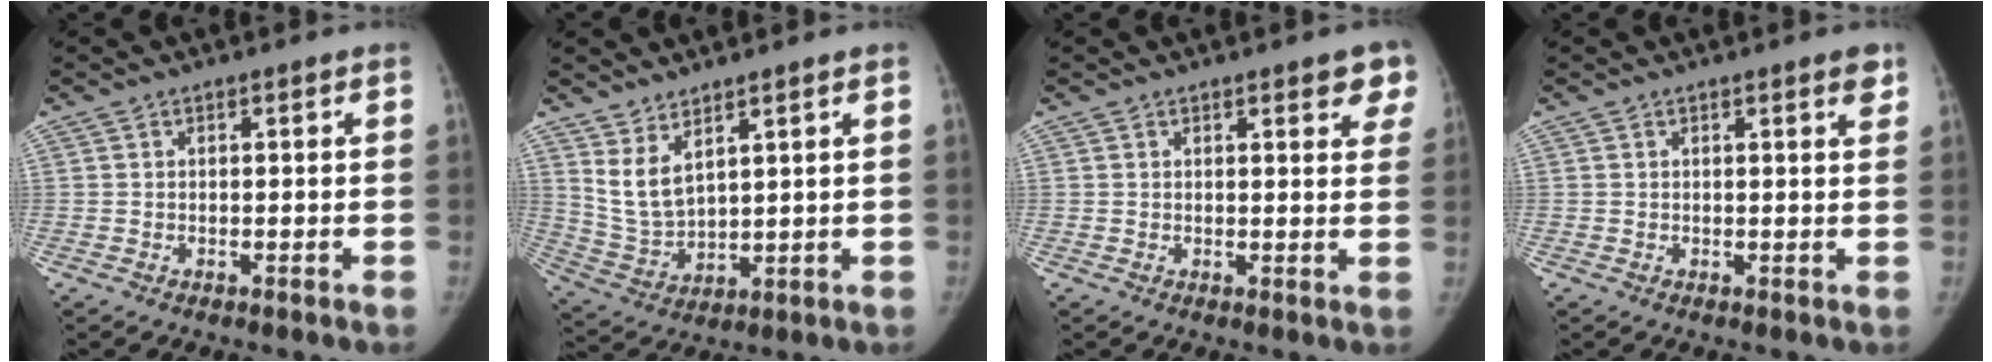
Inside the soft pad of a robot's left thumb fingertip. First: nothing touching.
{"total": 7.2, "force": [4.4, 2.9, 4.9], "torque": [-0.086, -0.035, 0.105]}
{"total": 5.3, "force": [3.2, 1.9, 3.8], "torque": [-0.014, -0.011, 0.032]}
{"total": 2.0, "force": [1.3, 0.4, 1.5], "torque": [-0.015, -0.006, 0.014]}